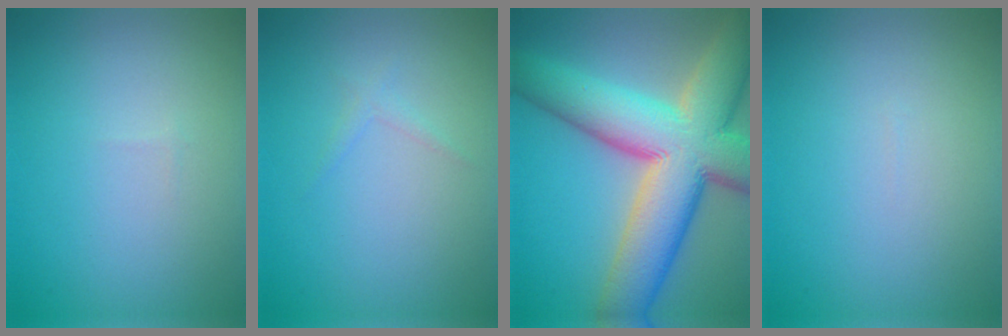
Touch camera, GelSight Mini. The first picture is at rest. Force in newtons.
{"total": 0.7, "press": 0.7, "slide": 0.0}
{"total": 14.3, "press": 14.3, "slide": 0.7}
{"total": 0.0}